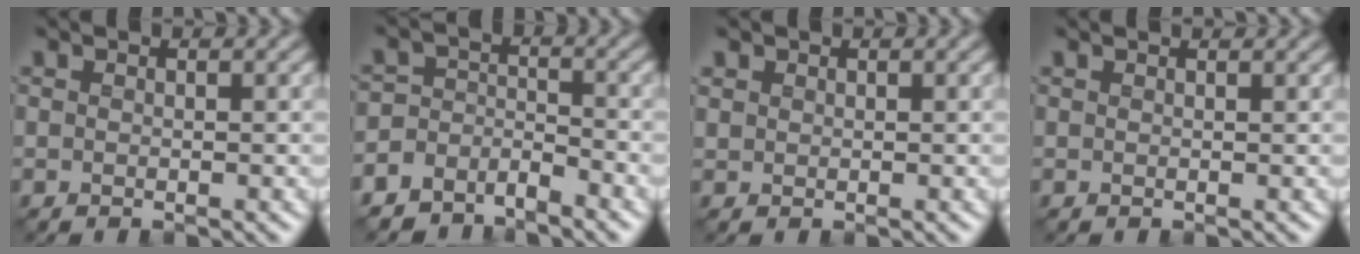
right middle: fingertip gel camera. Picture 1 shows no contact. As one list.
[{"total": 4.7, "force": [-4.2, 1.9, 0.7], "torque": [-0.007, -0.003, -0.085]}, {"total": 0.9, "force": [0.4, 0.8, 0.1], "torque": [-0.003, -0.003, 0.007]}, {"total": 0.8, "force": [0.8, 0.1, 0.2], "torque": [-0.010, -0.002, 0.008]}]